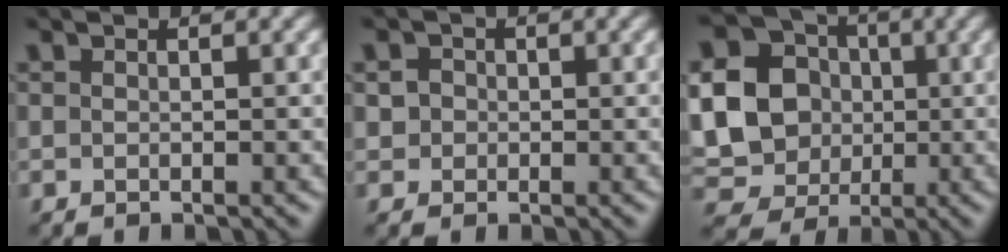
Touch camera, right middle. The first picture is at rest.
{"total": 1.6, "force": [0.2, 1.5, 0.5], "torque": [-0.001, 0.004, 0.003]}
{"total": 16.3, "force": [0.8, 14.8, 6.7], "torque": [-0.199, 0.014, -0.017]}